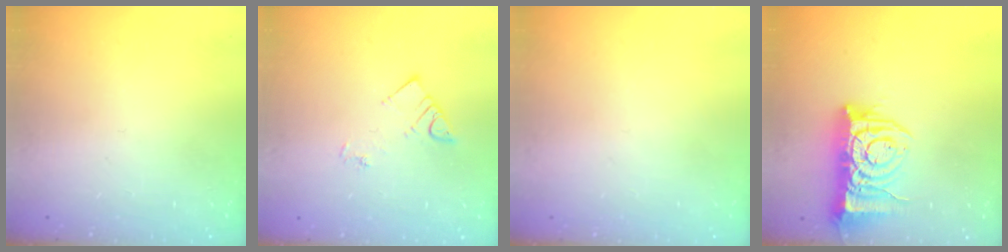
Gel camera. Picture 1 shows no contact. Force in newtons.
{"total": 3.8, "press": 3.8, "slide": 0.4}
{"total": 0.0}
{"total": 11.3, "press": 11.2, "slide": 1.4}